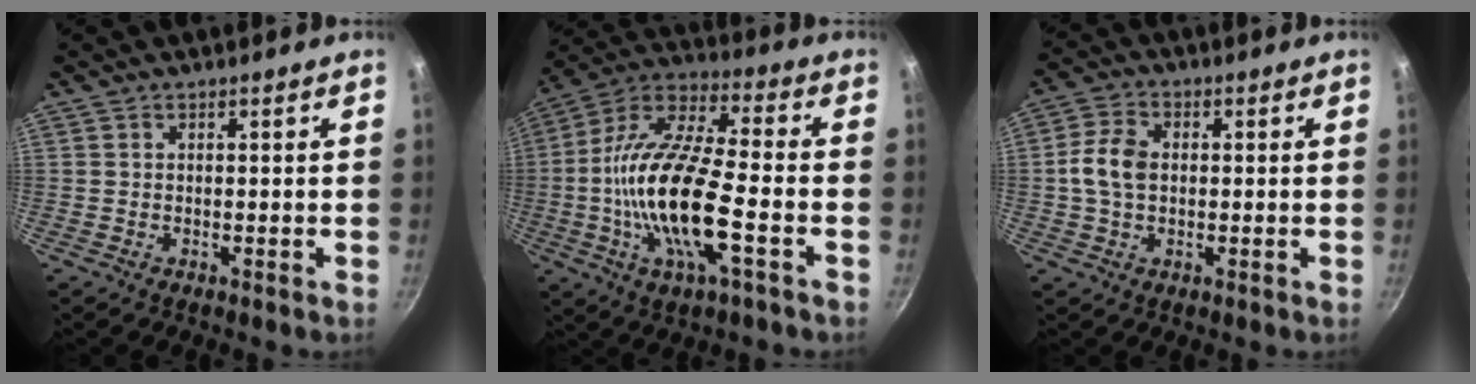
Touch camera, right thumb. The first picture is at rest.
{"total": 20.2, "force": [-4.4, 6.7, 18.5], "torque": [-0.362, 0.030, -0.100]}
{"total": 7.0, "force": [0.1, 4.9, 5.0], "torque": [-0.092, 0.016, -0.005]}